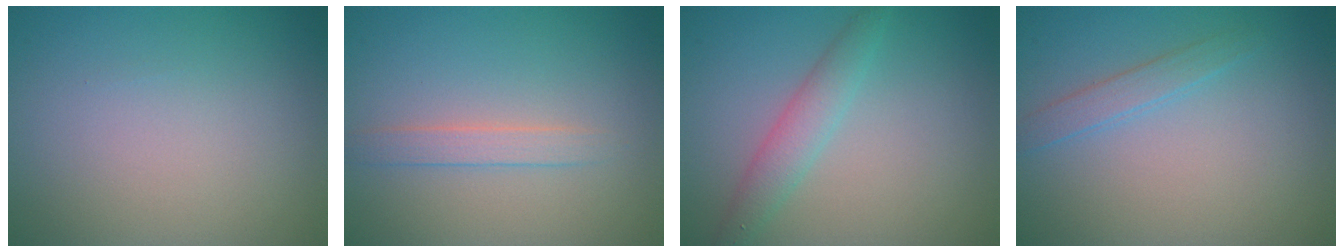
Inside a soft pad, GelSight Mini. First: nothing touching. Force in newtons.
{"total": 1.6, "press": 1.6, "slide": 0.1}
{"total": 2.4, "press": 2.4, "slide": 0.1}
{"total": 1.5, "press": 1.5, "slide": 0.1}